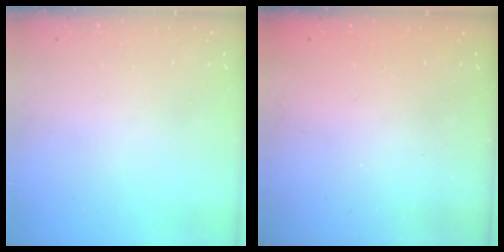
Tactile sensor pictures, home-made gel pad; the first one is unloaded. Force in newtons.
{"total": 2.3, "press": 2.2, "slide": 0.8}